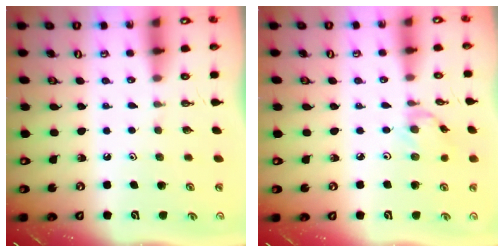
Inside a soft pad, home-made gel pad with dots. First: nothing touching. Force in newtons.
{"total": 0.9, "press": 0.8, "slide": 0.3}